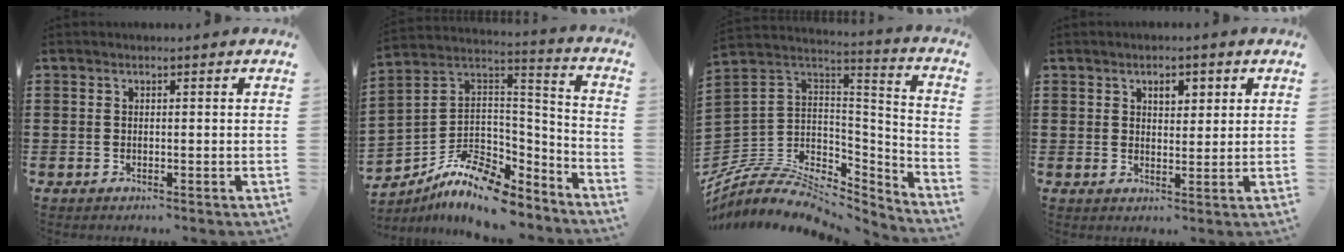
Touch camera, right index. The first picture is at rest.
{"total": 10.4, "force": [-8.1, 4.2, 5.1], "torque": [-0.114, 0.015, -0.158]}
{"total": 7.7, "force": [-5.1, 4.7, 3.4], "torque": [-0.088, -0.007, -0.098]}
{"total": 2.9, "force": [1.4, 1.7, 2.0], "torque": [-0.028, 0.003, 0.019]}